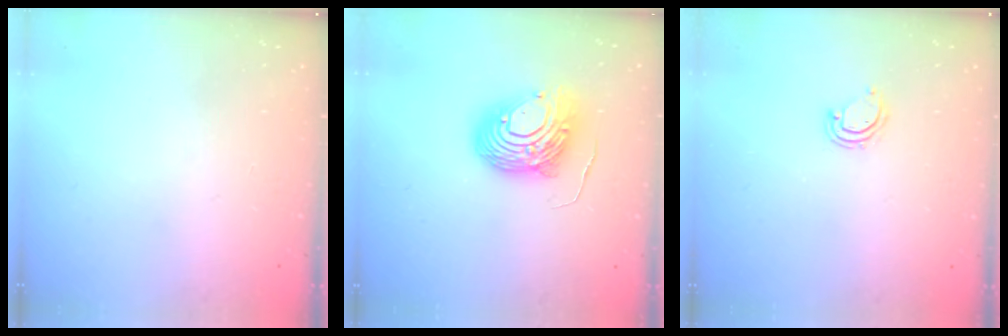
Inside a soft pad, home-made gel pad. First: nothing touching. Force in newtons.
{"total": 12.7, "press": 12.6, "slide": 1.6}
{"total": 3.9, "press": 3.9, "slide": 0.3}